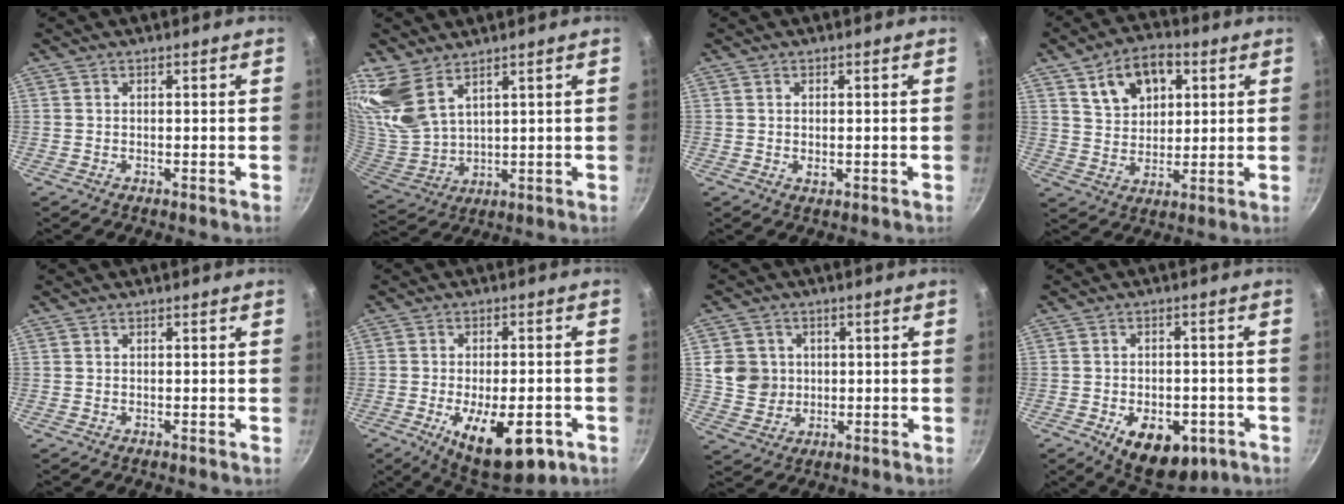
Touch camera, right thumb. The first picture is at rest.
{"total": 11.4, "force": [7.7, 5.5, 6.3], "torque": [-0.125, -0.048, 0.174]}
{"total": 1.5, "force": [-0.1, 0.9, 1.2], "torque": [-0.020, -0.001, -0.001]}
{"total": 11.6, "force": [4.6, 7.8, 7.2], "torque": [-0.093, -0.003, 0.081]}
{"total": 0.0}
{"total": 15.4, "force": [-5.9, 6.7, 12.5], "torque": [-0.159, 0.009, -0.076]}
{"total": 7.4, "force": [1.0, 7.0, 2.3], "torque": [-0.010, -0.003, 0.024]}
{"total": 12.6, "force": [-5.0, 7.6, 8.8], "torque": [-0.089, 0.007, -0.056]}